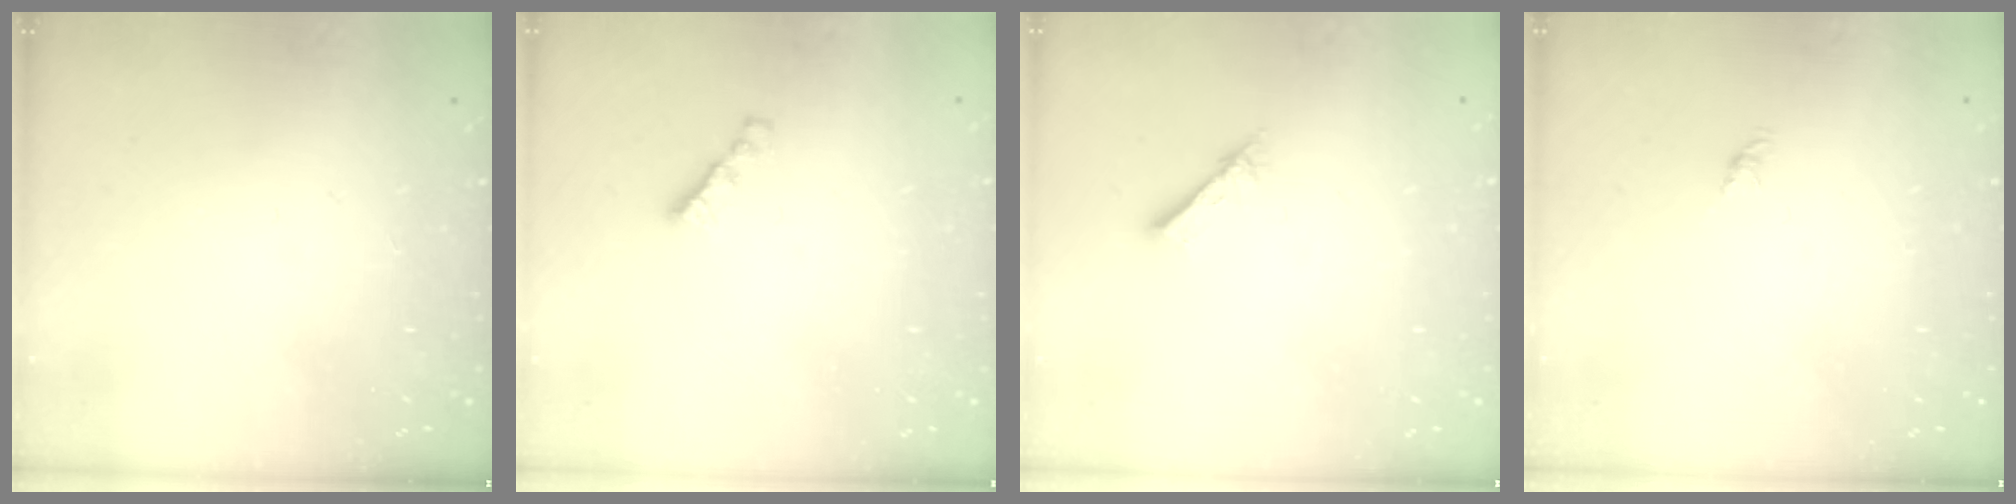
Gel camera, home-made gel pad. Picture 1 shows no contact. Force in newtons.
{"total": 2.7, "press": 2.7, "slide": 0.2}
{"total": 2.1, "press": 2.1, "slide": 0.2}
{"total": 0.0}